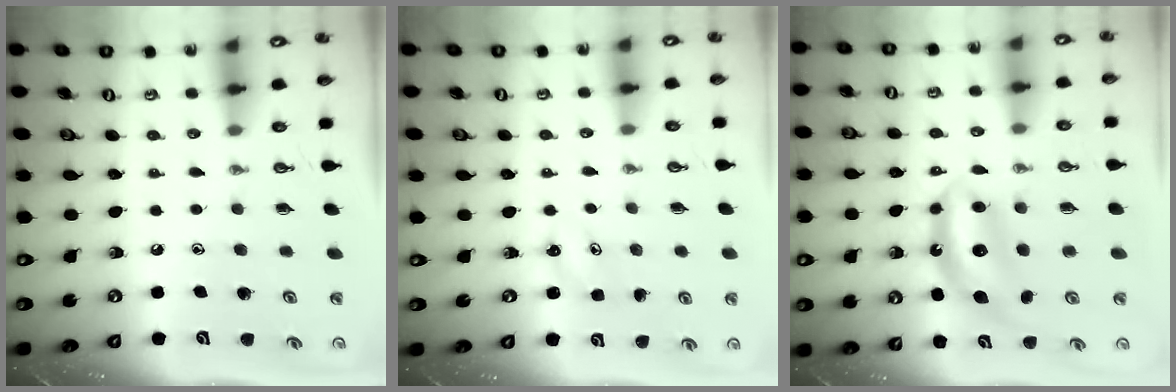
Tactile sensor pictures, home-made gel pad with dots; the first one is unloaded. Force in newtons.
{"total": 3.7, "press": 3.6, "slide": 0.3}
{"total": 6.5, "press": 6.5, "slide": 0.3}